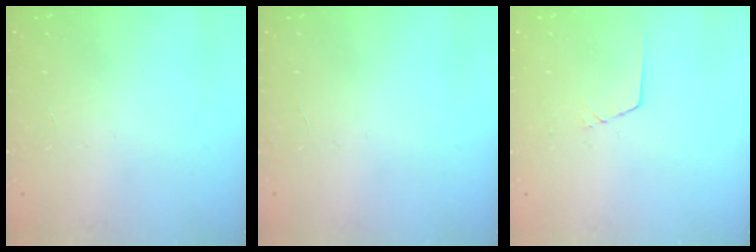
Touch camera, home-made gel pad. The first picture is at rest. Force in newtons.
{"total": 0.0}
{"total": 1.4, "press": 1.4, "slide": 0.1}